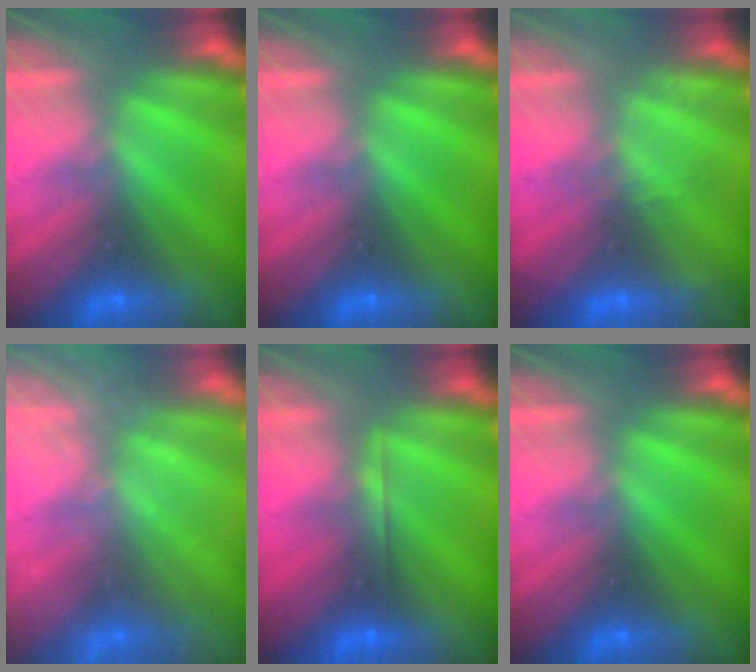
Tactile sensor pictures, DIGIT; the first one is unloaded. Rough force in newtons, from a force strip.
{"total": 0.0}
{"total": 2.2}
{"total": 2.4}
{"total": 1.8}
{"total": 0.0}